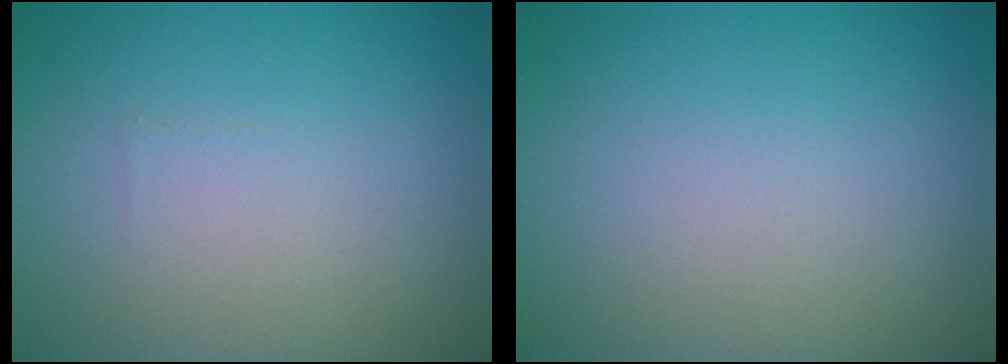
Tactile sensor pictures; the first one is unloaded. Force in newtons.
{"total": 0.0}